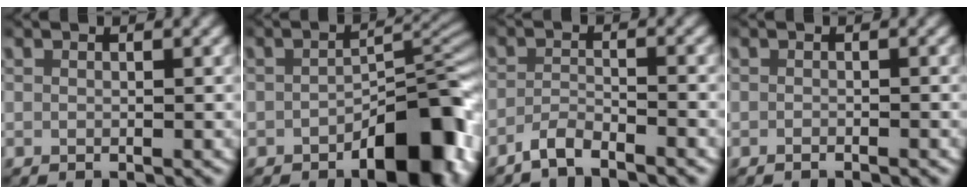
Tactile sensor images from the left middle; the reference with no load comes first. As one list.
[{"total": 8.4, "force": [-4.2, 3.4, 6.4], "torque": [-0.067, 0.009, -0.064]}, {"total": 3.1, "force": [-2.9, 0.4, 0.8], "torque": [-0.017, 0.002, -0.057]}, {"total": 0.7, "force": [-0.7, -0.2, 0.3], "torque": [-0.009, 0.001, -0.012]}]